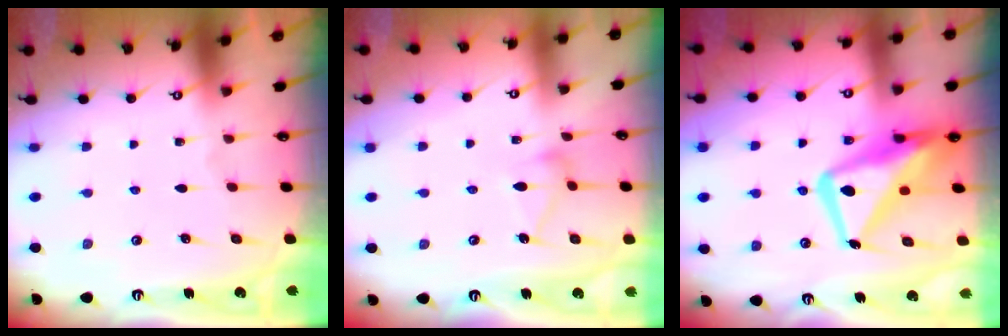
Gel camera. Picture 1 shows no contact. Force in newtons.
{"total": 8.6, "press": 8.5, "slide": 0.3}
{"total": 17.7, "press": 17.6, "slide": 1.7}